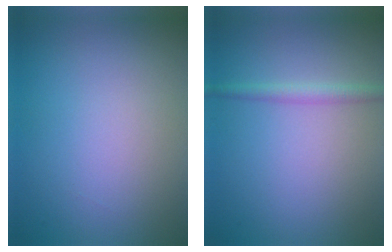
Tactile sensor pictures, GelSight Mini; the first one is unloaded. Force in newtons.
{"total": 1.7, "press": 1.7, "slide": 0.1}